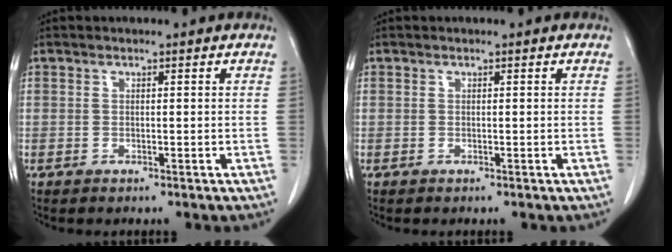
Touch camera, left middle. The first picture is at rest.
{"total": 0.0}